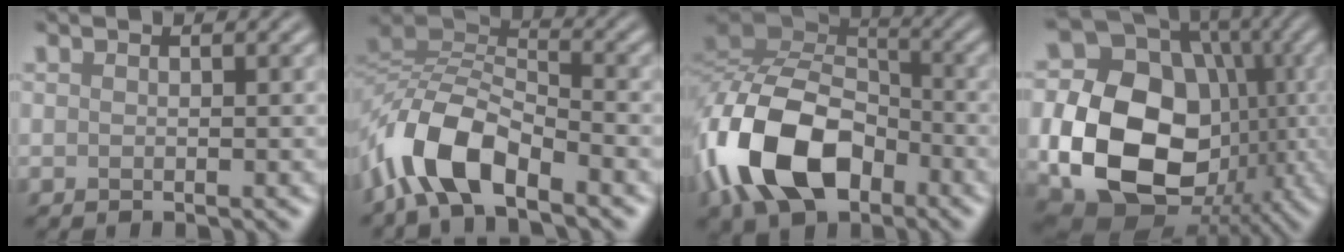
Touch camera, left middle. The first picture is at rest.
{"total": 7.7, "force": [-4.4, 3.2, 5.4], "torque": [-0.106, 0.004, -0.097]}
{"total": 12.4, "force": [-4.9, 7.5, 8.6], "torque": [-0.187, 0.005, -0.101]}
{"total": 17.2, "force": [-1.9, 13.8, 10.0], "torque": [-0.182, -0.028, -0.030]}